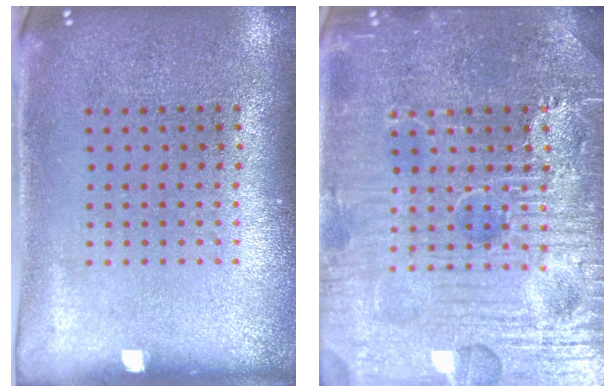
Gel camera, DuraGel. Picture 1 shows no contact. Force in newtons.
{"total": 7.6, "press": 7.6, "slide": 0.8}